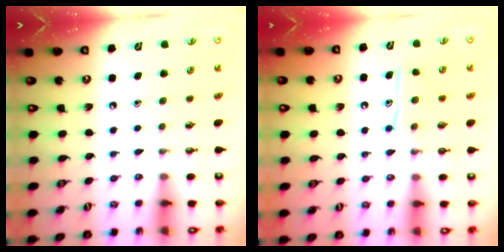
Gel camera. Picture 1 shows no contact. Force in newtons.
{"total": 10.9, "press": 10.9, "slide": 0.9}